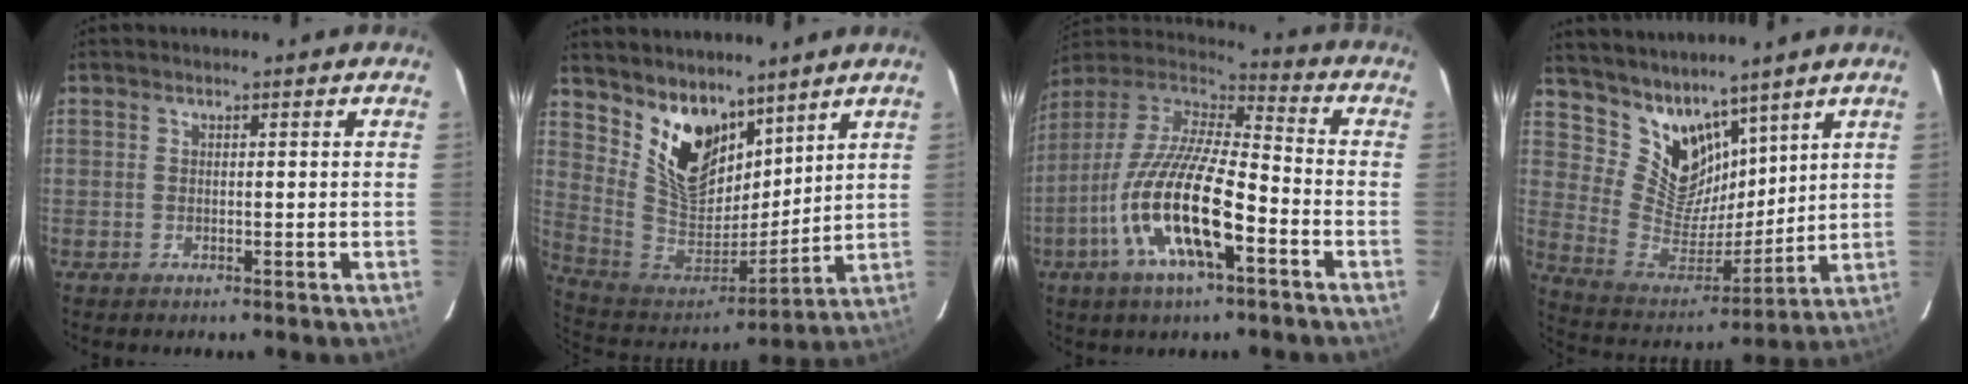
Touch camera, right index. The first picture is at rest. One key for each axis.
{"total": 15.7, "fx": 10.5, "fy": 8.5, "fz": 7.9, "tx": -0.161, "ty": -0.001, "tz": 0.214}
{"total": 19.4, "fx": -7.6, "fy": 5.5, "fz": 17.0, "tx": -0.333, "ty": -0.023, "tz": -0.150}
{"total": 13.0, "fx": 10.0, "fy": 7.2, "fz": 4.2, "tx": -0.086, "ty": -0.006, "tz": 0.206}